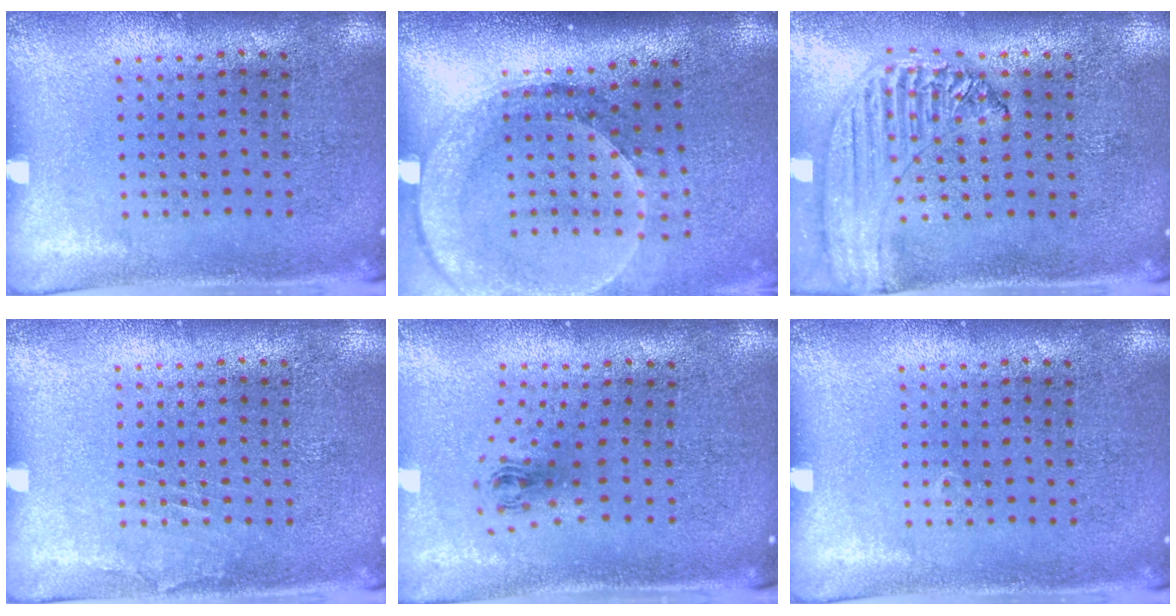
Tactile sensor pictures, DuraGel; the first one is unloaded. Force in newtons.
{"total": 2.6, "press": 2.0, "slide": 1.6}
{"total": 1.3, "press": 1.2, "slide": 0.2}
{"total": 0.7, "press": 0.7, "slide": 0.1}
{"total": 1.0, "press": 0.5, "slide": 0.9}
{"total": 0.0}